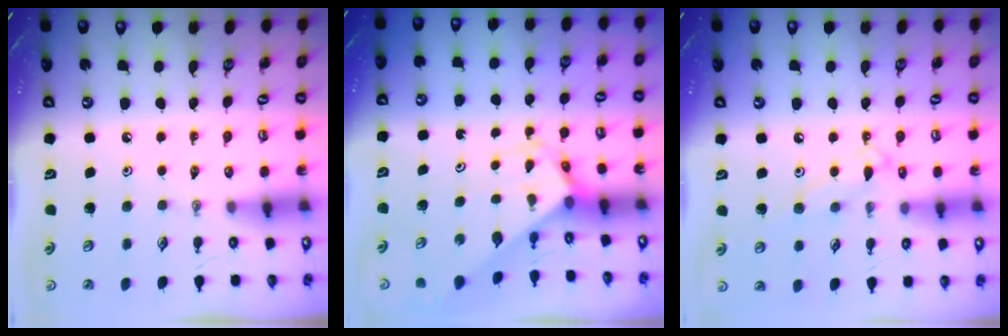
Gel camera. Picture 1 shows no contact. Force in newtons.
{"total": 2.7, "press": 2.7, "slide": 0.1}
{"total": 9.7, "press": 9.7, "slide": 0.8}